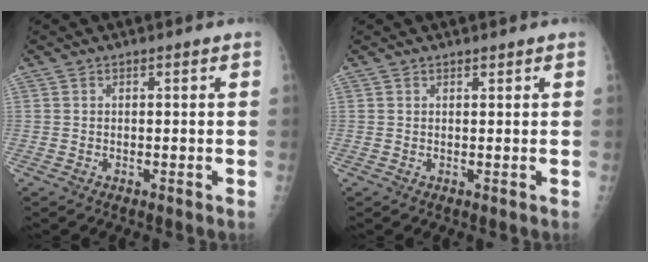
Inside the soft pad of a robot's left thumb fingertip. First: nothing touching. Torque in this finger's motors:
{"motor_torque": [0.00, 0.13, -0.06, 0.03, 0.00]}